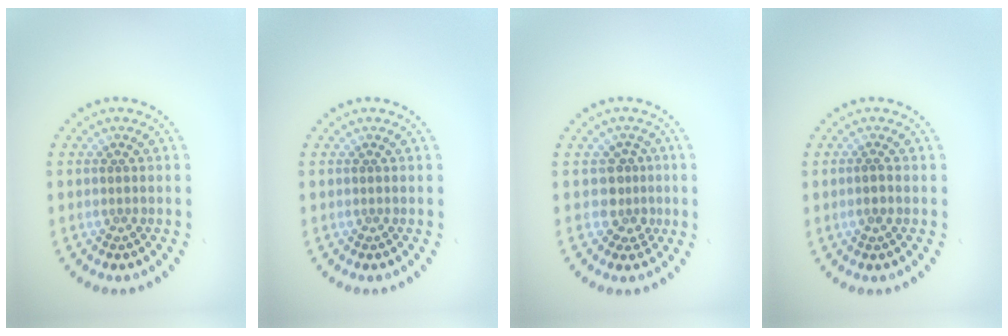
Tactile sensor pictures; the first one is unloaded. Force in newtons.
{"total": 0.0}
{"total": 2.3, "press": 1.7, "slide": 1.6}
{"total": 0.9, "press": 0.7, "slide": 0.5}